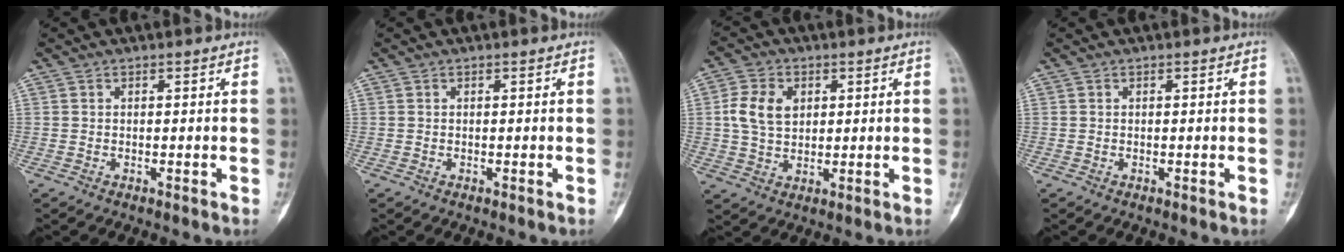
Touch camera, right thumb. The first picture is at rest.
{"total": 0.0}
{"total": 7.6, "force": [1.7, 5.5, 5.1], "torque": [-0.089, -0.001, 0.032]}
{"total": 0.0}